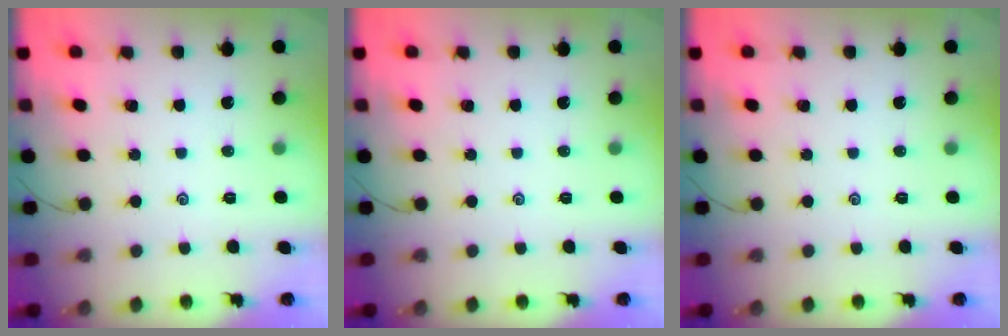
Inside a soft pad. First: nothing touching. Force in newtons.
{"total": 0.0}
{"total": 0.0}